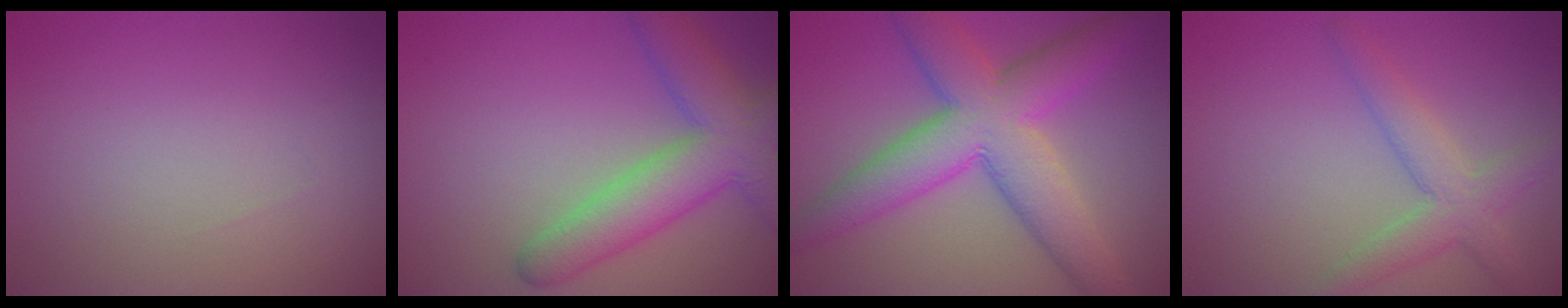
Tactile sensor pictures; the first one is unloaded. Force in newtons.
{"total": 7.2, "press": 7.2, "slide": 0.4}
{"total": 9.2, "press": 9.2, "slide": 0.1}
{"total": 3.6, "press": 3.6, "slide": 0.1}